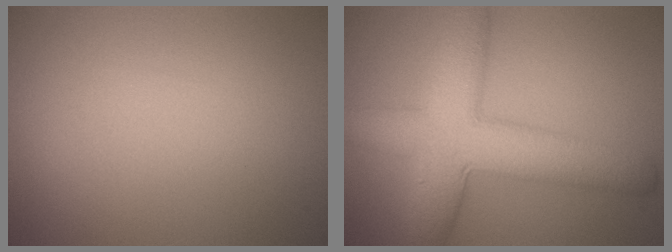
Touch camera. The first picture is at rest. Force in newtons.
{"total": 7.9, "press": 7.9, "slide": 0.2}